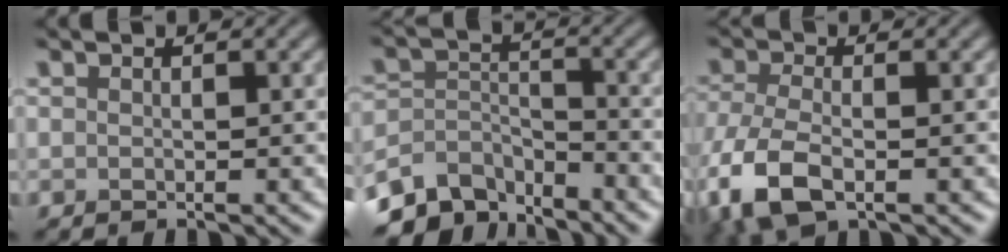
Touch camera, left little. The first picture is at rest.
{"total": 6.7, "force": [-5.6, 3.0, 2.0], "torque": [-0.033, -0.015, -0.110]}
{"total": 6.5, "force": [-2.8, 3.1, 5.0], "torque": [-0.125, -0.017, -0.063]}